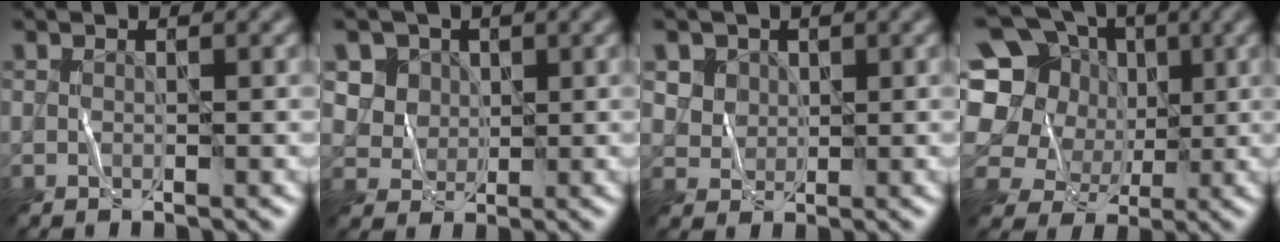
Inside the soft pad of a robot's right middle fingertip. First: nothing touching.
{"total": 5.0, "force": [2.1, 4.2, 1.9], "torque": [-0.043, 0.002, 0.036]}
{"total": 3.9, "force": [1.8, 3.1, 1.4], "torque": [-0.046, 0.002, 0.040]}
{"total": 14.8, "force": [1.7, 13.3, 6.1], "torque": [-0.166, 0.036, 0.012]}